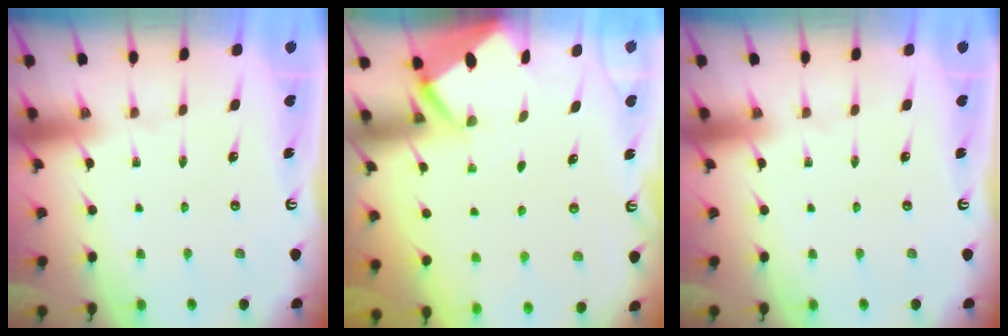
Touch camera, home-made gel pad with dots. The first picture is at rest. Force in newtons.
{"total": 2.8, "press": 2.8, "slide": 0.3}
{"total": 0.0}